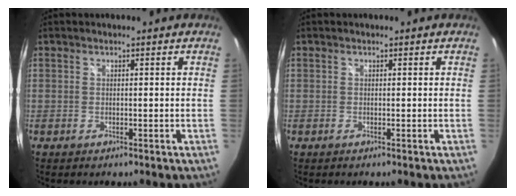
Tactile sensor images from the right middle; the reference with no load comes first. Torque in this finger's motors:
{"motor_torque": [0.00, -0.01, 0.00, 0.00]}